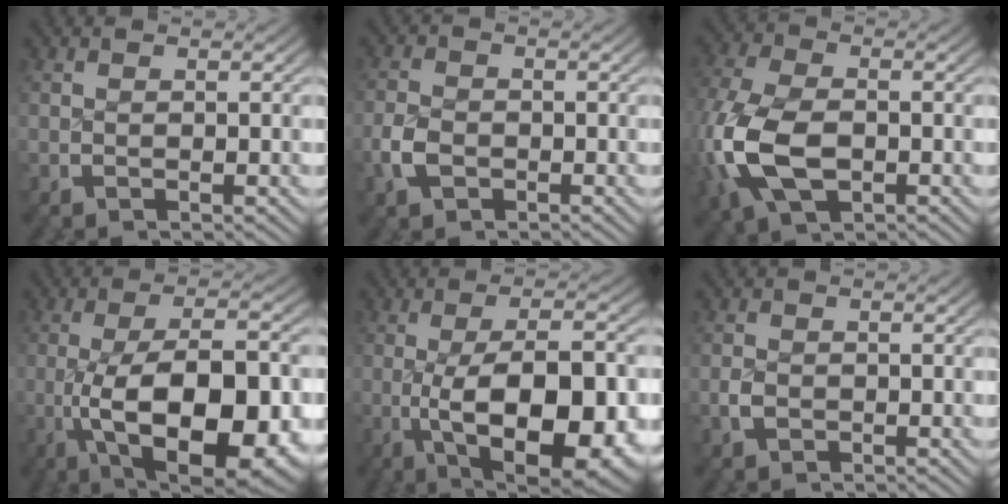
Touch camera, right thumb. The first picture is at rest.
{"total": 2.2, "force": [-1.0, 1.7, 1.0], "torque": [-0.030, -0.003, -0.020]}
{"total": 9.3, "force": [-1.2, 6.4, 6.7], "torque": [-0.196, -0.038, 0.003]}
{"total": 15.2, "force": [-3.3, 8.2, 12.4], "torque": [-0.248, -0.061, -0.017]}
{"total": 13.6, "force": [-3.0, 7.1, 11.2], "torque": [-0.213, -0.050, -0.017]}
{"total": 1.0, "force": [-0.5, 0.8, 0.1], "torque": [-0.008, -0.004, -0.010]}